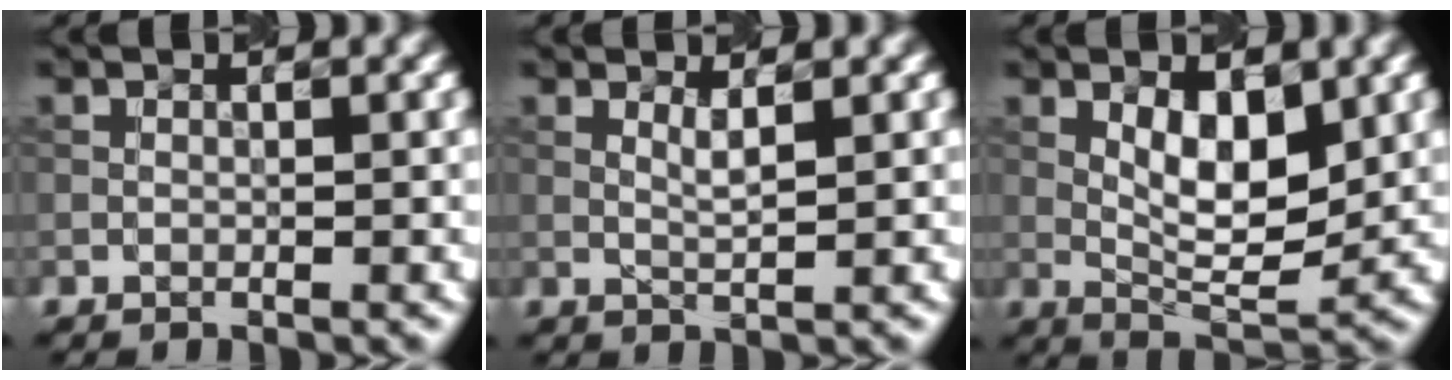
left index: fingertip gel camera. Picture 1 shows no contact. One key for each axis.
{"total": 1.5, "fx": 0.7, "fy": 0.2, "fz": 1.3, "tx": -0.026, "ty": -0.002, "tz": 0.012}
{"total": 5.3, "fx": 1.3, "fy": 2.0, "fz": 4.8, "tx": -0.078, "ty": -0.005, "tz": 0.025}